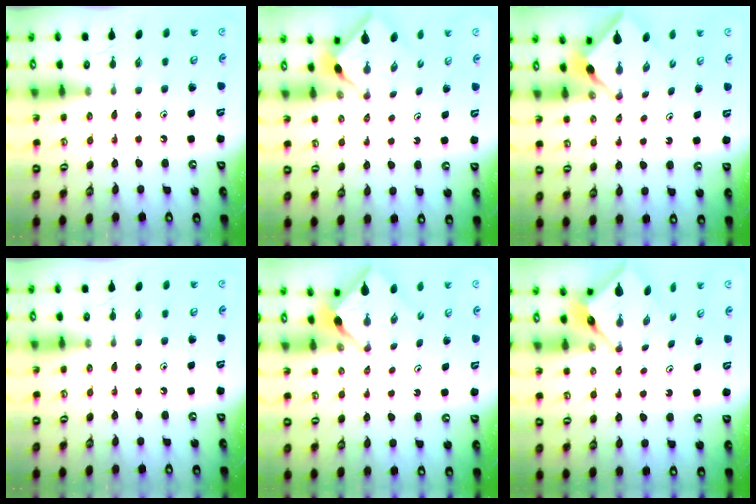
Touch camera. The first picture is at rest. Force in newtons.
{"total": 2.3, "press": 2.2, "slide": 0.3}
{"total": 3.2, "press": 3.2, "slide": 0.3}
{"total": 0.0}
{"total": 2.5, "press": 2.5, "slide": 0.3}
{"total": 3.9, "press": 3.9, "slide": 0.2}